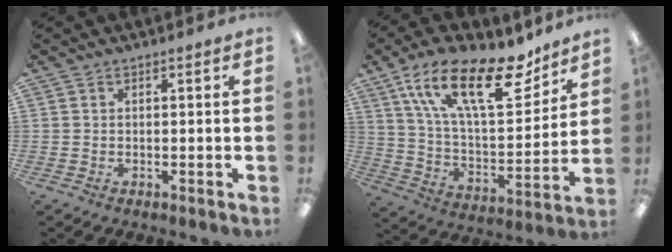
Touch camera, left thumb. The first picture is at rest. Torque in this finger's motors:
{"motor_torque": [0.54, 0.60, 1.53, -1.25, 0.47]}